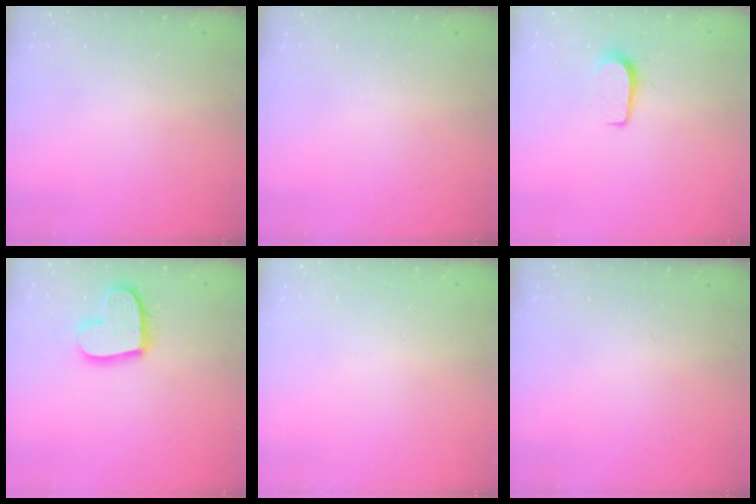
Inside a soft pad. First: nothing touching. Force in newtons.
{"total": 0.0}
{"total": 6.1, "press": 6.1, "slide": 0.6}
{"total": 14.6, "press": 14.6, "slide": 1.3}
{"total": 0.0}
{"total": 0.0}